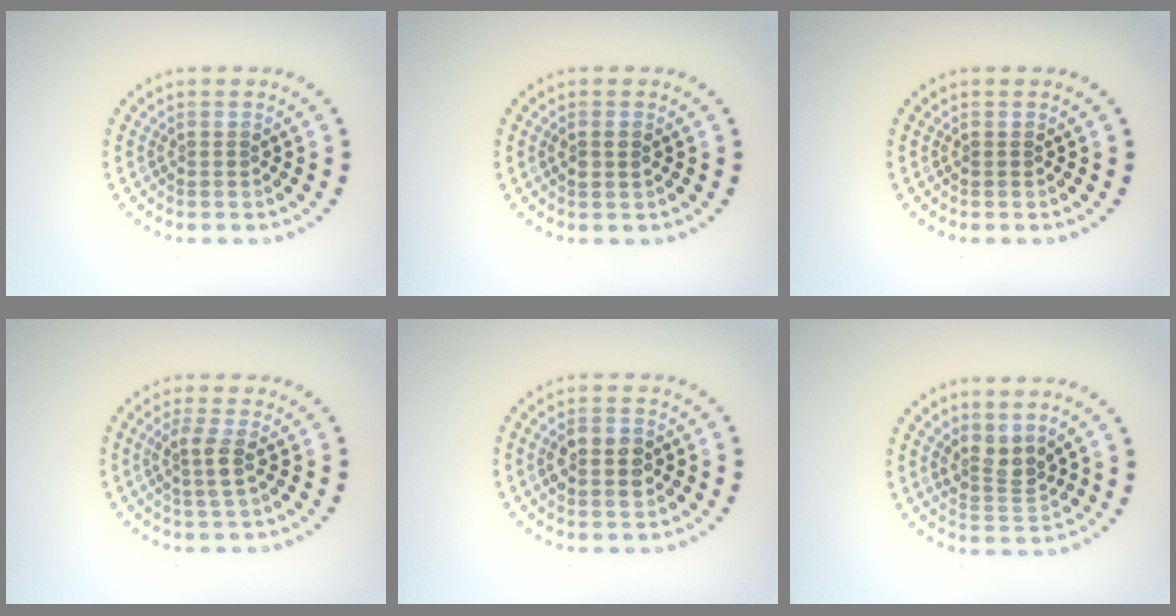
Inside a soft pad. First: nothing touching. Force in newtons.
{"total": 1.0, "press": 1.0, "slide": 0.3}
{"total": 0.0}
{"total": 2.0, "press": 1.6, "slide": 1.2}
{"total": 3.5, "press": 3.5, "slide": 0.2}
{"total": 2.7, "press": 2.1, "slide": 1.7}